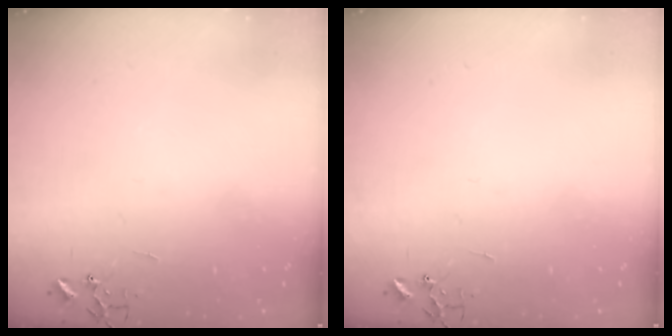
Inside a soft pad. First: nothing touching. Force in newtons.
{"total": 0.0}